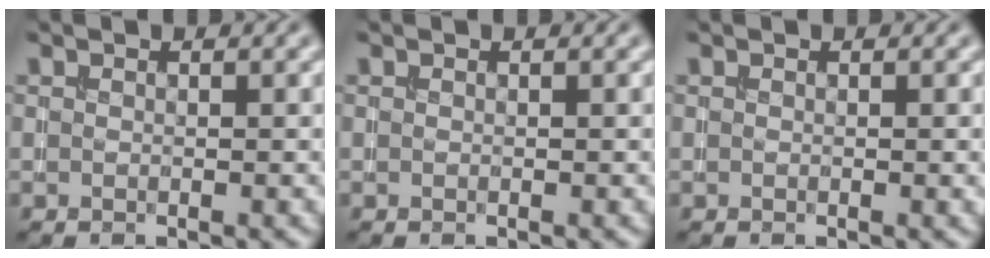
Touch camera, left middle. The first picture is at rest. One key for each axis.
{"total": 0.0}
{"total": 0.6, "fx": 0.0, "fy": 0.1, "fz": 0.6, "tx": -0.006, "ty": -0.001, "tz": 0.000}